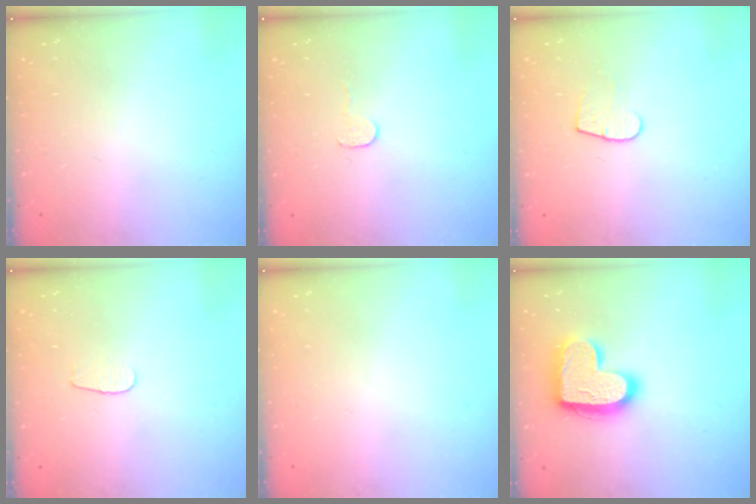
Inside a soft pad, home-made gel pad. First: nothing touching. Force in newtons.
{"total": 3.0, "press": 3.0, "slide": 0.3}
{"total": 7.3, "press": 7.3, "slide": 0.5}
{"total": 3.1, "press": 3.1, "slide": 0.3}
{"total": 0.0}
{"total": 17.3, "press": 17.3, "slide": 1.1}